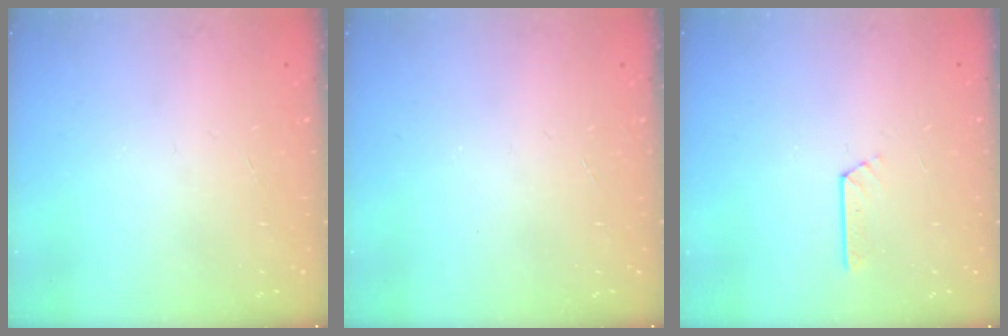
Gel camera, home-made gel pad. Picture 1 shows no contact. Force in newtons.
{"total": 0.0}
{"total": 2.6, "press": 2.6, "slide": 0.3}